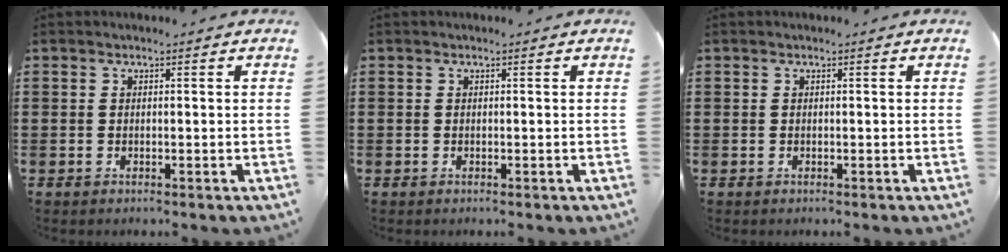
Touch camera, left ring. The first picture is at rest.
{"total": 0.0}
{"total": 0.0}